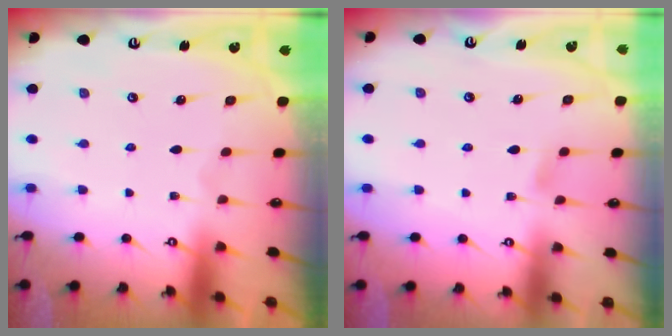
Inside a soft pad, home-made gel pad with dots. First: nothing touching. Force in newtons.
{"total": 4.4, "press": 4.3, "slide": 0.6}